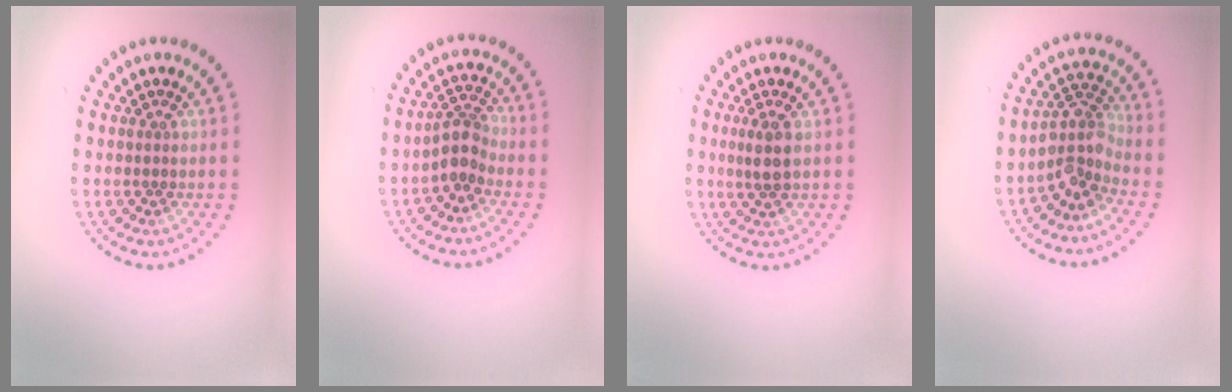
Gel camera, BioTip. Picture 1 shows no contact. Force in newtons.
{"total": 2.6, "press": 2.0, "slide": 1.6}
{"total": 2.0, "press": 1.7, "slide": 0.9}
{"total": 3.4, "press": 2.4, "slide": 2.3}